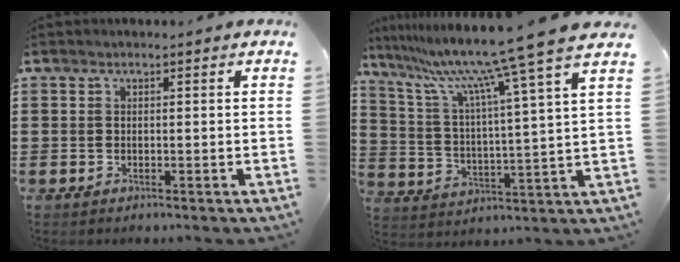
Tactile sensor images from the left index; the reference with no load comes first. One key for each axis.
{"total": 11.2, "fx": 9.3, "fy": -1.7, "fz": 6.0, "tx": -0.156, "ty": -0.063, "tz": 0.144}